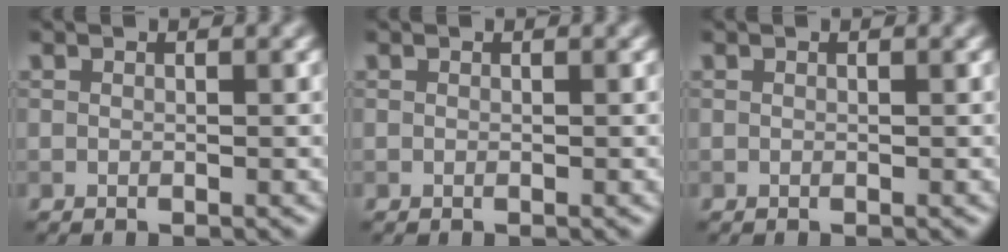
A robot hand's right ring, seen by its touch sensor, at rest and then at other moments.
{"total": 0.0}
{"total": 0.0}